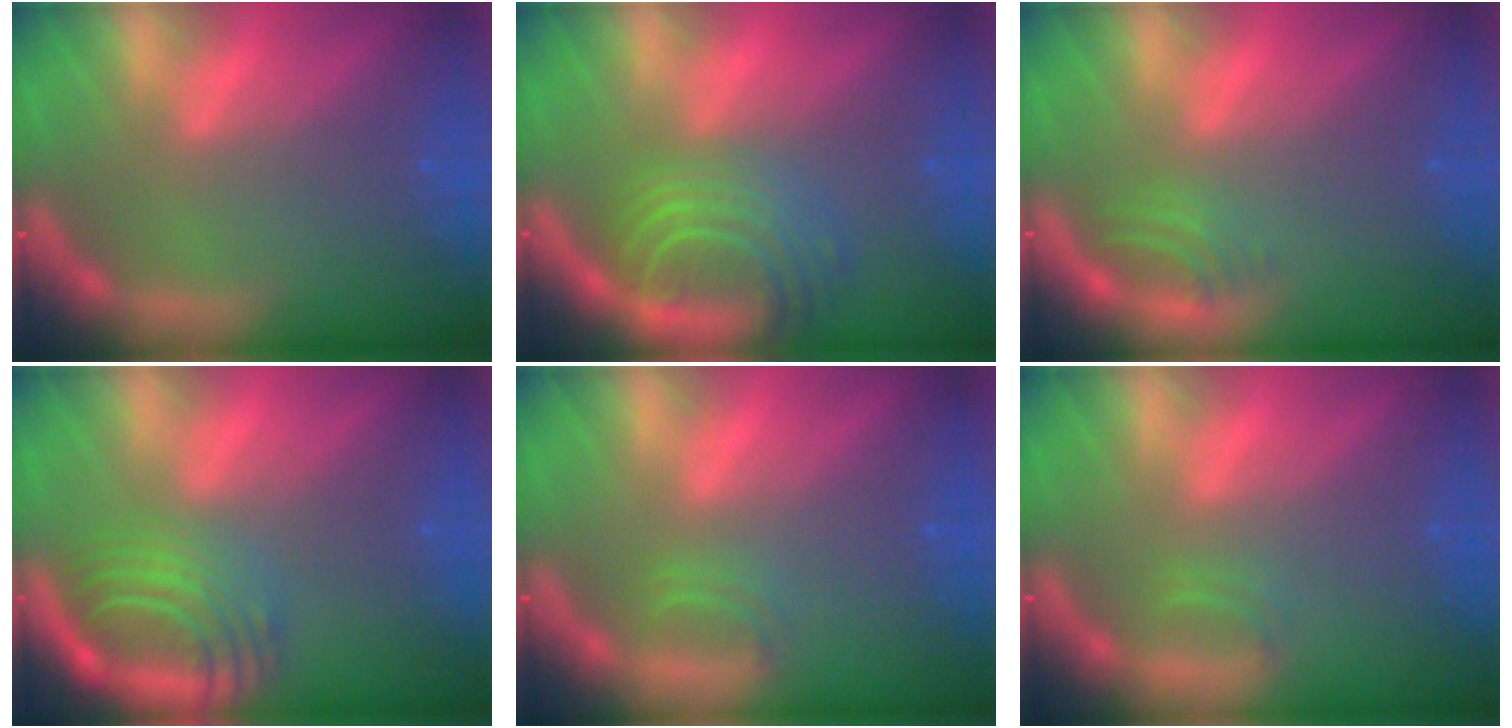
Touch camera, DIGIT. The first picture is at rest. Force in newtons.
{"total": 8.1}
{"total": 2.0}
{"total": 7.5}
{"total": 1.4}
{"total": 0.9}